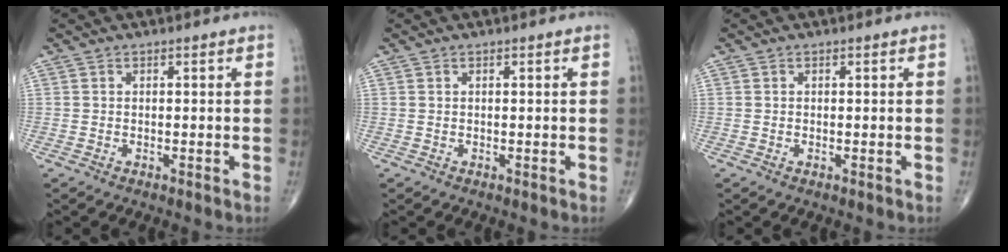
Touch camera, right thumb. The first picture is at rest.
{"total": 0.0}
{"total": 0.0}